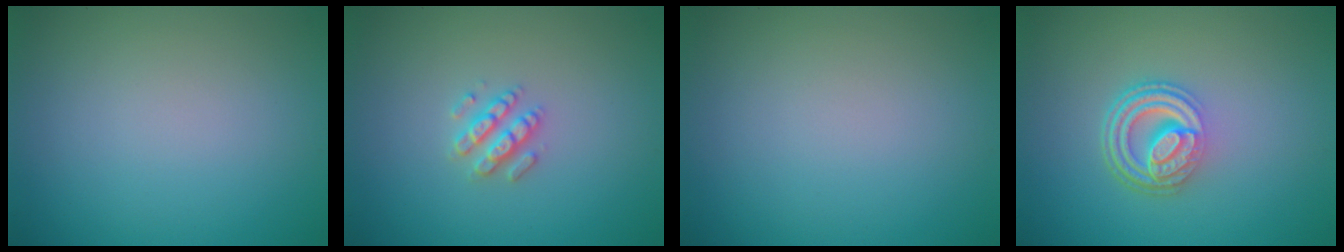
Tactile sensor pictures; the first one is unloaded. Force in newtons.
{"total": 2.5, "press": 2.4, "slide": 0.5}
{"total": 0.0}
{"total": 4.7, "press": 3.4, "slide": 3.3}